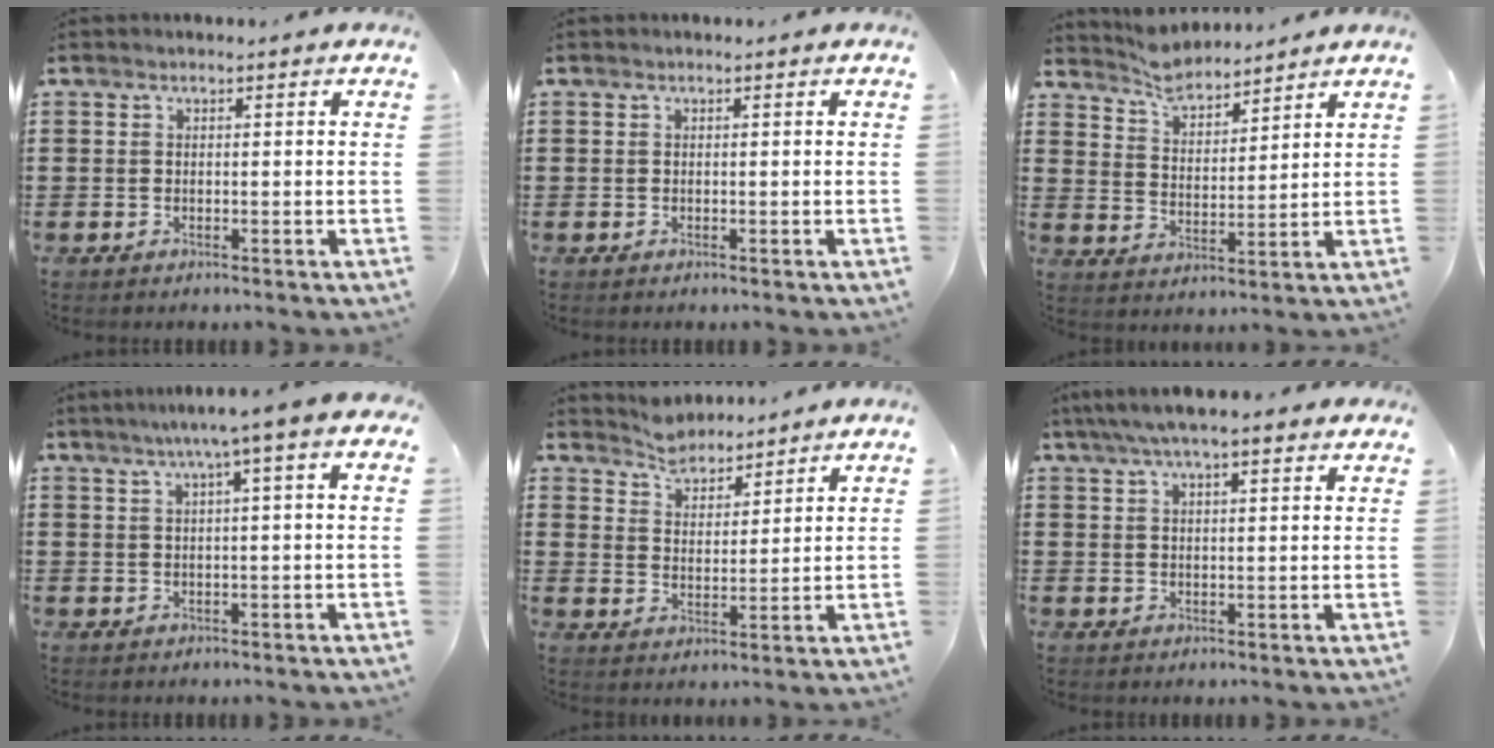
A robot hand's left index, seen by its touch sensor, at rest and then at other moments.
{"total": 0.0}
{"total": 5.0, "force": [4.9, 0.9, 0.7], "torque": [-0.035, -0.022, 0.087]}
{"total": 3.9, "force": [1.1, -0.5, 3.7], "torque": [-0.072, -0.003, 0.011]}
{"total": 4.1, "force": [4.0, 0.8, -0.3], "torque": [-0.013, -0.015, 0.073]}
{"total": 4.9, "force": [3.6, 1.5, 2.9], "torque": [-0.064, 0.002, 0.064]}